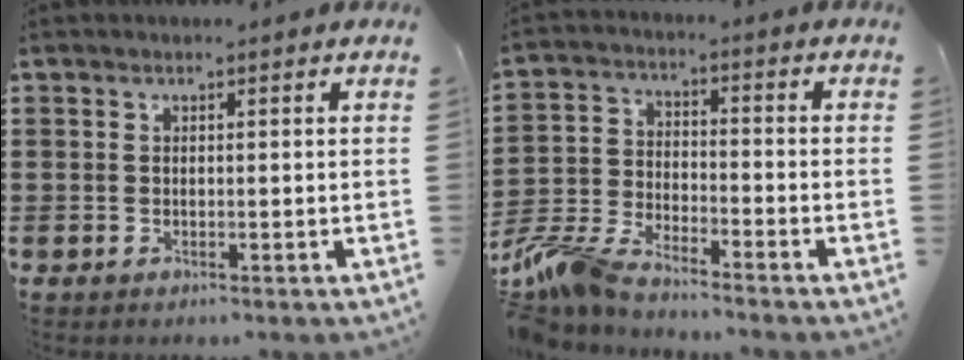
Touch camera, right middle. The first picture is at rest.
{"total": 6.9, "force": [-6.5, 0.8, 2.2], "torque": [-0.064, -0.004, -0.132]}